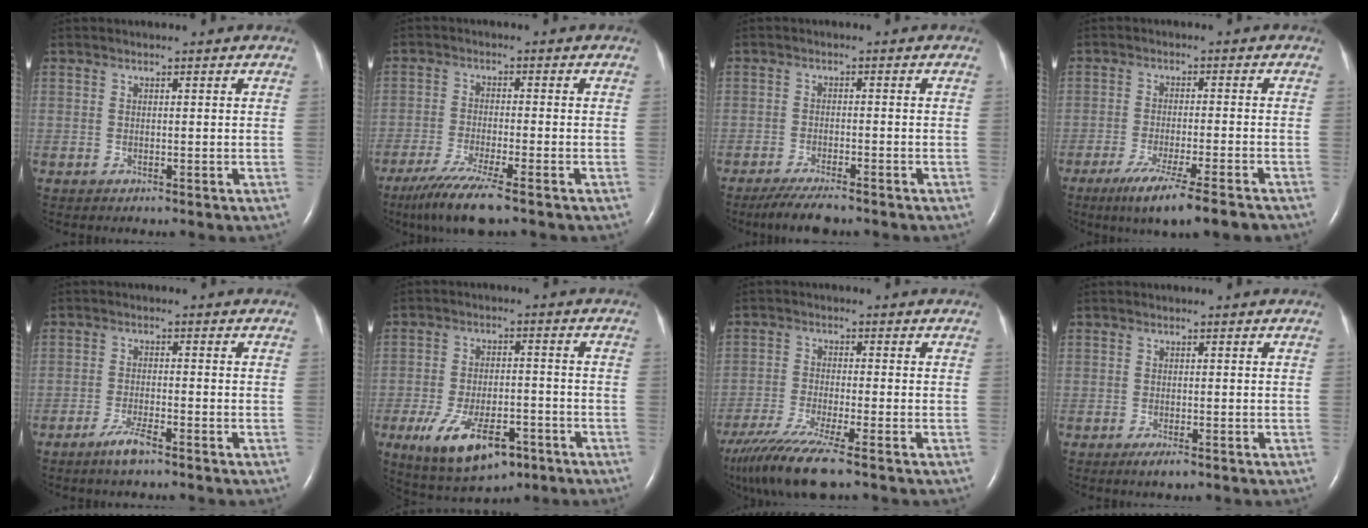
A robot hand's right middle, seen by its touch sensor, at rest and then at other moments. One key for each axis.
{"total": 8.3, "fx": -6.0, "fy": 0.1, "fz": 5.7, "tx": -0.106, "ty": -0.024, "tz": -0.104}
{"total": 5.9, "fx": -4.9, "fy": 0.9, "fz": 3.2, "tx": -0.058, "ty": -0.014, "tz": -0.083}
{"total": 11.2, "fx": -8.3, "fy": 0.1, "fz": 7.4, "tx": -0.114, "ty": -0.027, "tz": -0.127}
{"total": 3.5, "fx": -2.6, "fy": 0.3, "fz": 2.3, "tx": -0.055, "ty": -0.005, "tz": -0.049}
{"total": 11.9, "fx": -6.1, "fy": 5.2, "fz": 8.7, "tx": -0.163, "ty": -0.008, "tz": -0.090}
{"total": 11.3, "fx": -8.3, "fy": 0.2, "fz": 7.7, "tx": -0.142, "ty": -0.032, "tz": -0.144}
{"total": 1.8, "fx": -1.1, "fy": 0.4, "fz": 1.3, "tx": -0.025, "ty": -0.004, "tz": -0.016}